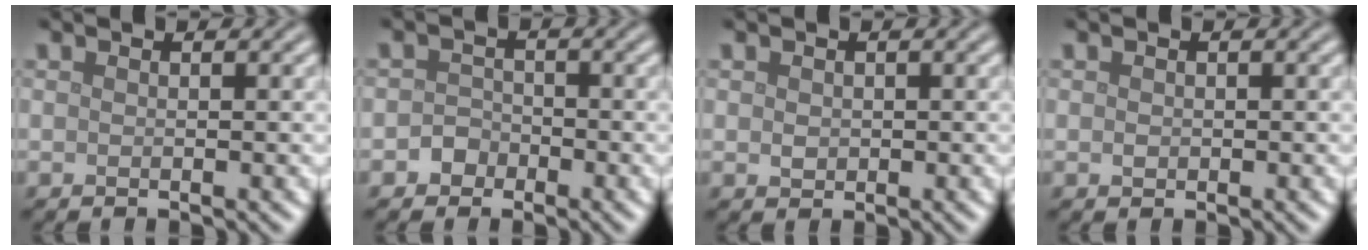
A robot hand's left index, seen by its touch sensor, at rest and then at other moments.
{"total": 1.7, "force": [-0.9, 1.4, 0.3], "torque": [0.003, 0.006, -0.018]}
{"total": 1.0, "force": [0.1, 0.9, 0.5], "torque": [-0.008, -0.002, 0.004]}
{"total": 0.6, "force": [0.0, 0.5, 0.3], "torque": [-0.002, -0.002, -0.001]}